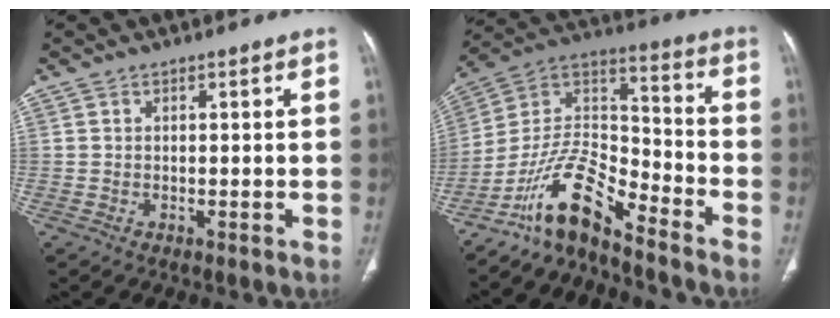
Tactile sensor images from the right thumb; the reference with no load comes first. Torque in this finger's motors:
{"motor_torque": [2.58, 0.43, 1.40, -1.37, 0.45]}